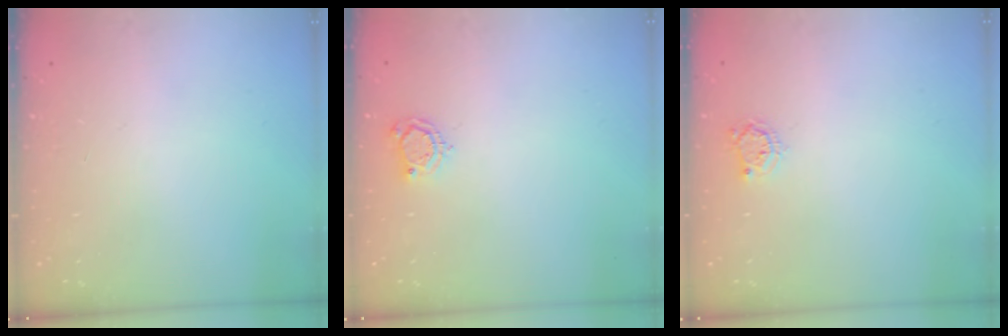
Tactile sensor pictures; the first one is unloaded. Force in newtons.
{"total": 4.7, "press": 4.7, "slide": 0.5}
{"total": 3.3, "press": 3.3, "slide": 0.3}